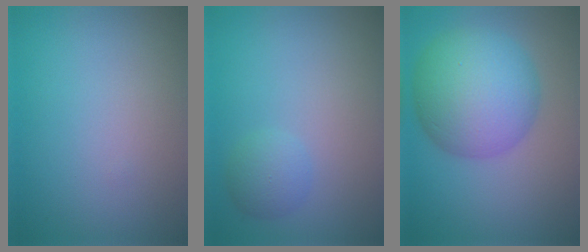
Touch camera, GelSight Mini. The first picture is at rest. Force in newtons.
{"total": 1.8, "press": 1.8, "slide": 0.1}
{"total": 9.2, "press": 9.2, "slide": 0.2}